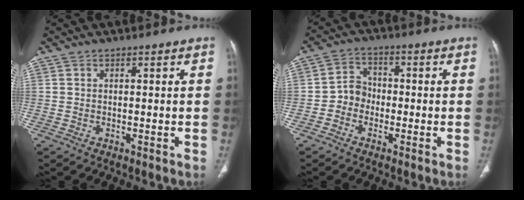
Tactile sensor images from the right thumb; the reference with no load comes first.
{"total": 4.8, "force": [-1.6, 4.2, 1.7], "torque": [-0.007, 0.020, -0.040]}